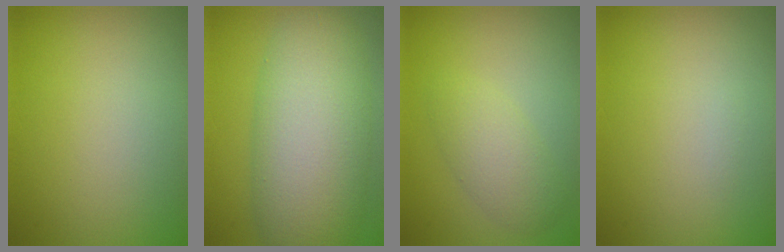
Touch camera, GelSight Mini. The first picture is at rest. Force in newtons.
{"total": 9.7, "press": 9.7, "slide": 0.7}
{"total": 2.7, "press": 2.7, "slide": 0.1}
{"total": 0.0}